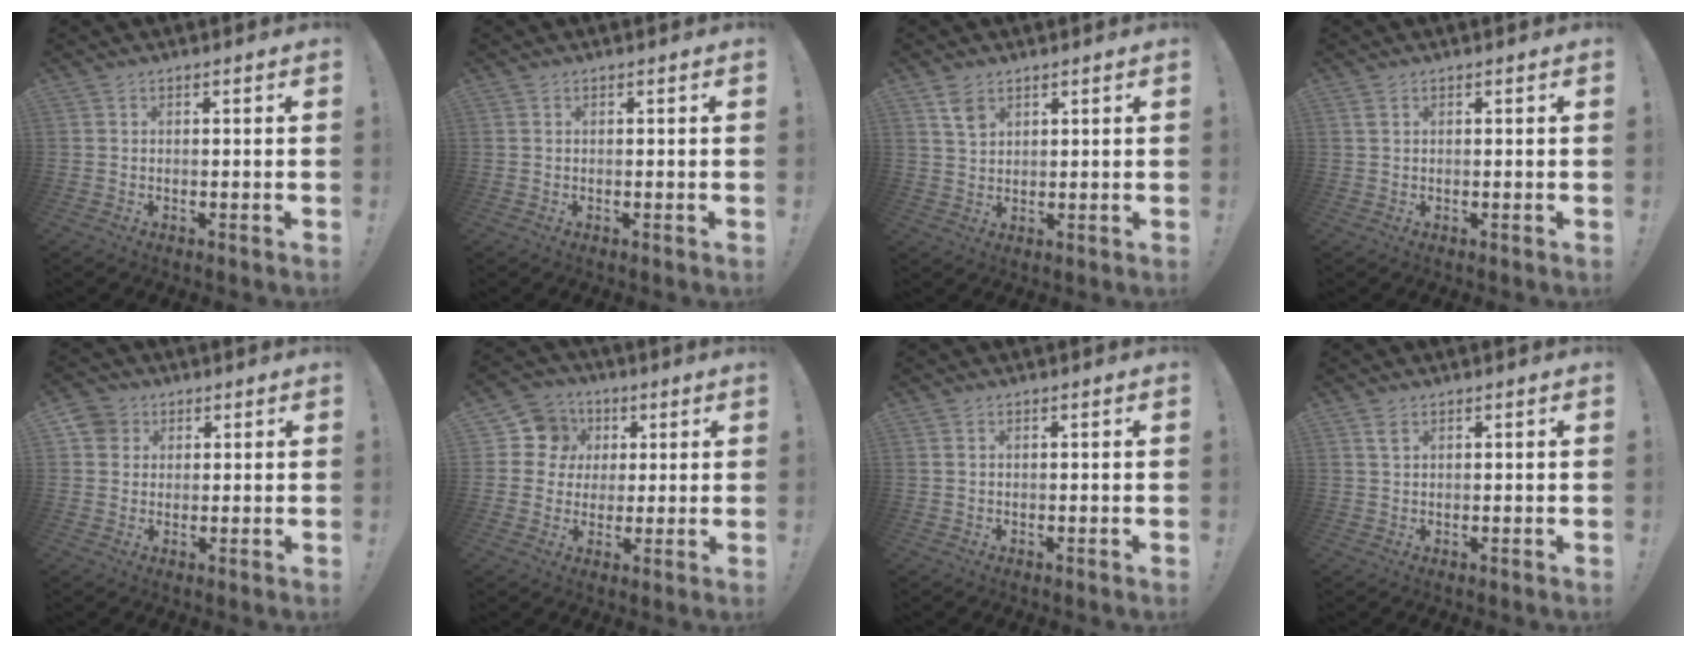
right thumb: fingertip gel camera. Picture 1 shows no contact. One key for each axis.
{"total": 0.0}
{"total": 4.3, "fx": 2.6, "fy": 2.6, "fz": 2.3, "tx": -0.030, "ty": -0.014, "tz": 0.047}
{"total": 0.9, "fx": 0.6, "fy": 0.4, "fz": 0.6, "tx": -0.008, "ty": -0.001, "tz": 0.009}
{"total": 5.0, "fx": 2.0, "fy": 4.4, "fz": 1.2, "tx": -0.019, "ty": -0.002, "tz": 0.038}
{"total": 9.9, "fx": 2.3, "fy": 9.4, "fz": 2.3, "tx": -0.034, "ty": -0.008, "tz": 0.052}
{"total": 0.5, "fx": 0.3, "fy": 0.3, "fz": 0.2, "tx": -0.012, "ty": 0.004, "tz": 0.008}
{"total": 2.0, "fx": 1.2, "fy": 0.9, "fz": 1.3, "tx": -0.016, "ty": -0.006, "tz": 0.018}